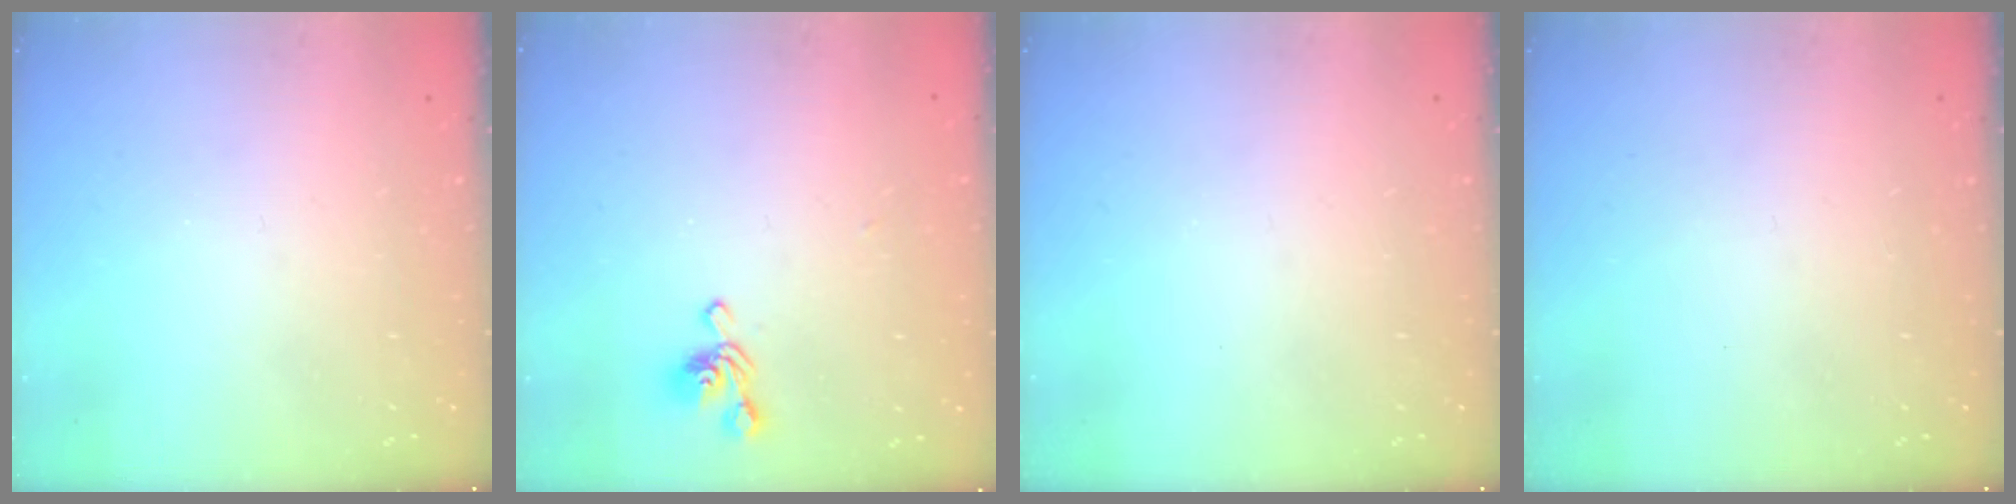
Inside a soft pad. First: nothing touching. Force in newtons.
{"total": 2.7, "press": 2.6, "slide": 0.6}
{"total": 0.0}
{"total": 0.0}